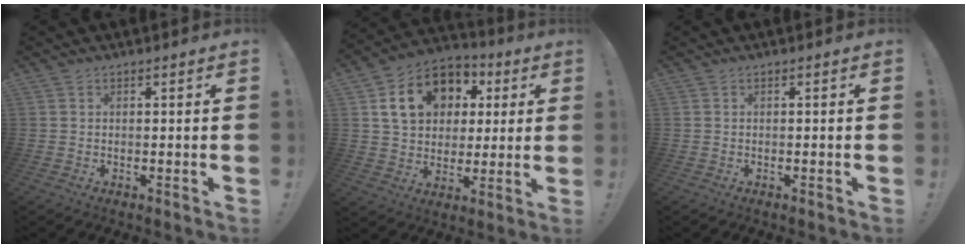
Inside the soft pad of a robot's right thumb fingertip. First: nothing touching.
{"total": 16.8, "force": [5.3, 13.4, 8.7], "torque": [-0.130, -0.001, 0.113]}
{"total": 0.5, "force": [-0.5, -0.2, 0.2], "torque": [-0.002, -0.003, -0.008]}